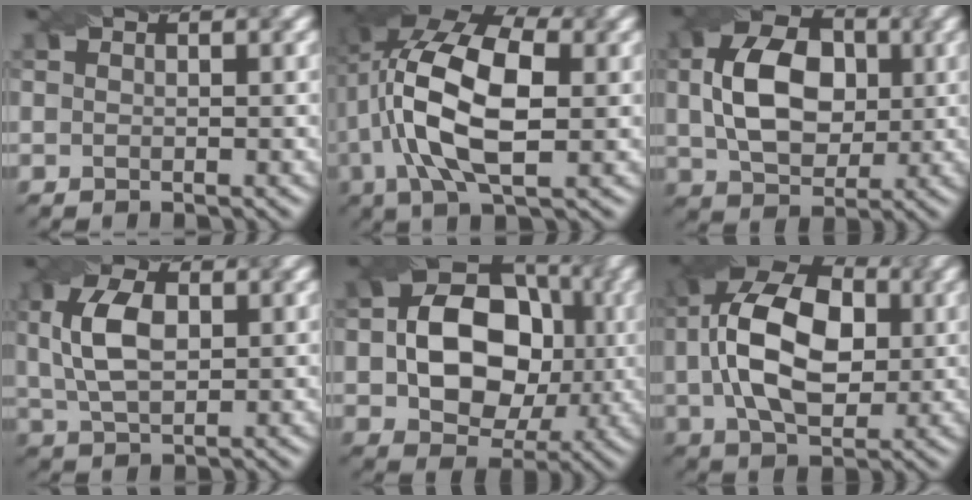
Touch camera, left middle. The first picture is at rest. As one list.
[{"total": 12.6, "force": [0.6, 6.3, 10.8], "torque": [-0.221, 0.017, 0.003]}, {"total": 8.5, "force": [0.9, 5.9, 6.1], "torque": [-0.125, 0.004, 0.020]}, {"total": 5.7, "force": [1.1, 3.2, 4.6], "torque": [-0.098, 0.009, 0.021]}, {"total": 11.1, "force": [0.1, 8.1, 7.6], "torque": [-0.106, 0.006, -0.009]}, {"total": 11.7, "force": [1.1, 7.0, 9.3], "torque": [-0.180, 0.021, 0.014]}]